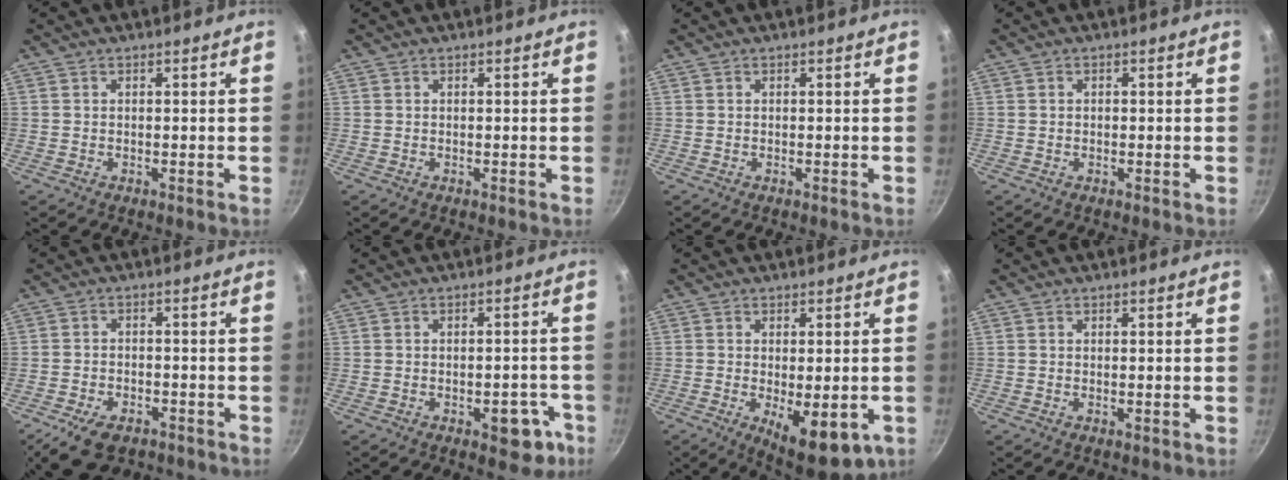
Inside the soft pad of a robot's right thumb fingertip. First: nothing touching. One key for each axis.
{"total": 0.0}
{"total": 0.0}
{"total": 0.6, "fx": 0.0, "fy": 0.5, "fz": 0.2, "tx": -0.002, "ty": 0.004, "tz": 0.000}
{"total": 8.3, "fx": -5.2, "fy": 4.5, "fz": 4.6, "tx": -0.084, "ty": 0.018, "tz": -0.084}
{"total": 6.9, "fx": -3.1, "fy": 3.8, "fz": 4.9, "tx": -0.029, "ty": 0.024, "tz": -0.031}
{"total": 11.5, "fx": -3.4, "fy": 4.6, "fz": 10.0, "tx": -0.126, "ty": -0.012, "tz": -0.034}
{"total": 0.0}